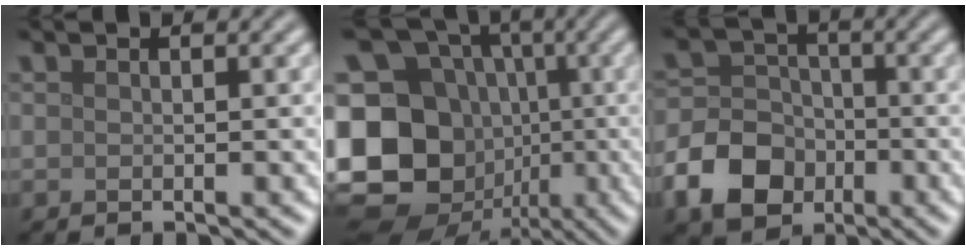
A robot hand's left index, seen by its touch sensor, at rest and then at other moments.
{"total": 18.8, "force": [-2.8, 16.7, 8.3], "torque": [-0.203, 0.009, -0.082]}
{"total": 6.7, "force": [-2.9, 5.2, 3.1], "torque": [-0.051, 0.000, -0.069]}